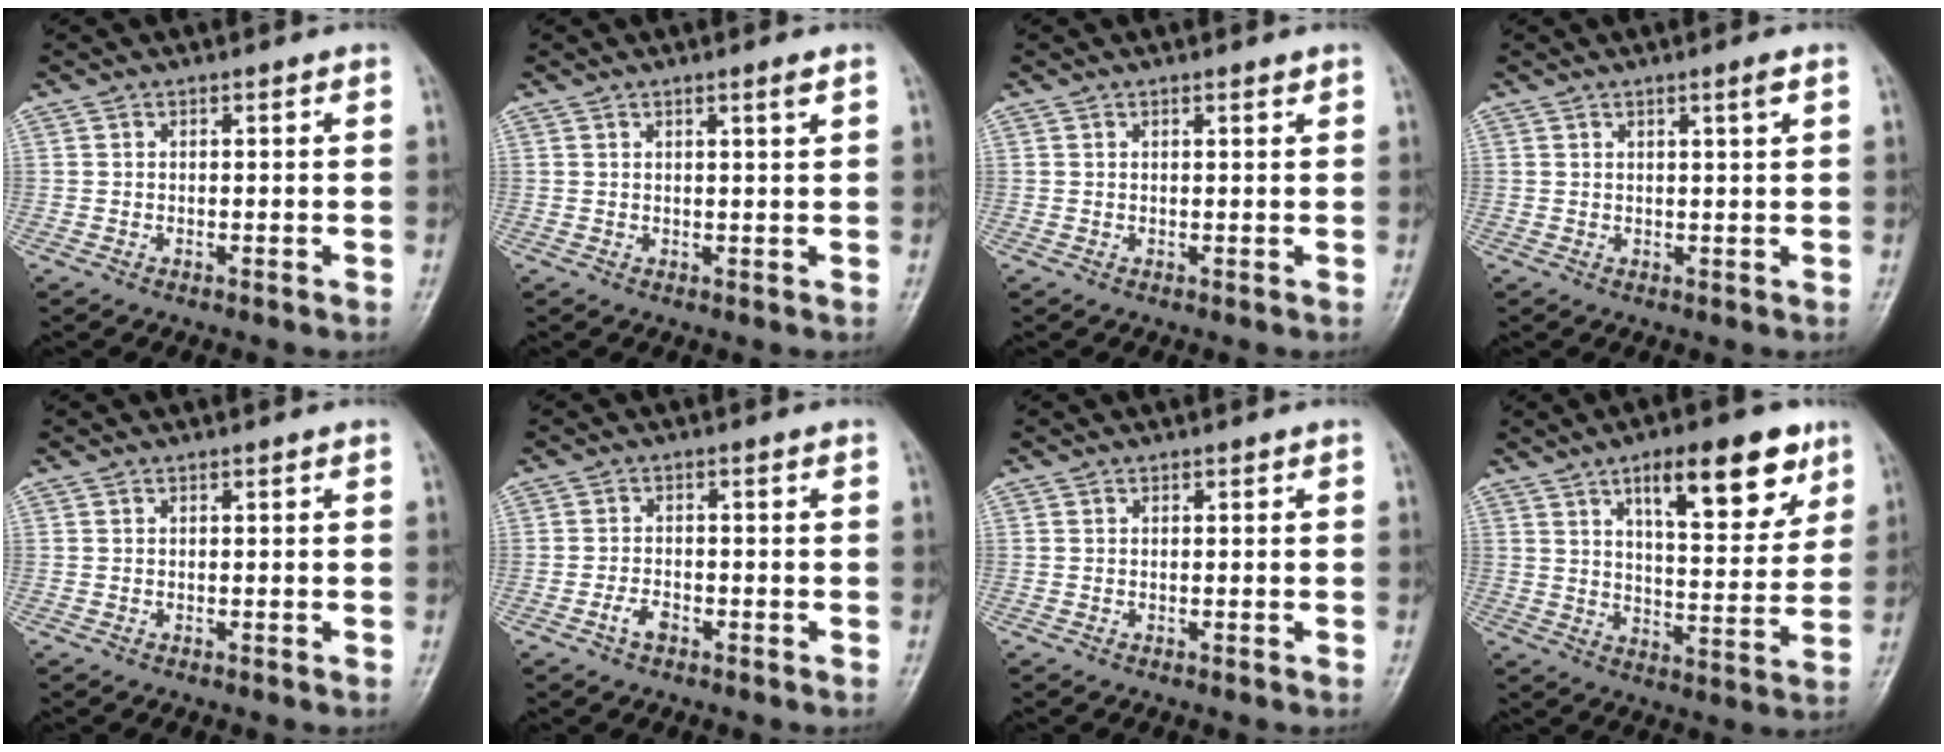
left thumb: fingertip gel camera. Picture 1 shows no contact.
{"total": 1.8, "force": [1.0, -0.2, 1.5], "torque": [-0.025, -0.008, 0.018]}
{"total": 0.9, "force": [0.6, 0.1, 0.6], "torque": [-0.009, -0.003, 0.010]}
{"total": 3.3, "force": [1.2, -0.4, 3.0], "torque": [-0.054, -0.002, 0.022]}
{"total": 0.0}
{"total": 2.6, "force": [-1.5, 1.3, 1.6], "torque": [-0.033, 0.011, -0.028]}
{"total": 0.0}
{"total": 16.4, "force": [8.9, 6.0, 12.4], "torque": [-0.142, -0.039, 0.135]}